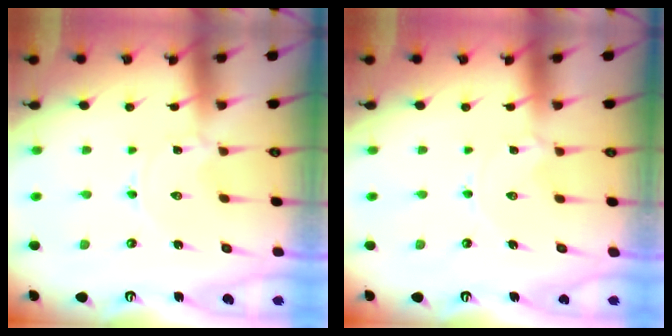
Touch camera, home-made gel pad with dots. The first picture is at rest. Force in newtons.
{"total": 1.1, "press": 1.0, "slide": 0.1}